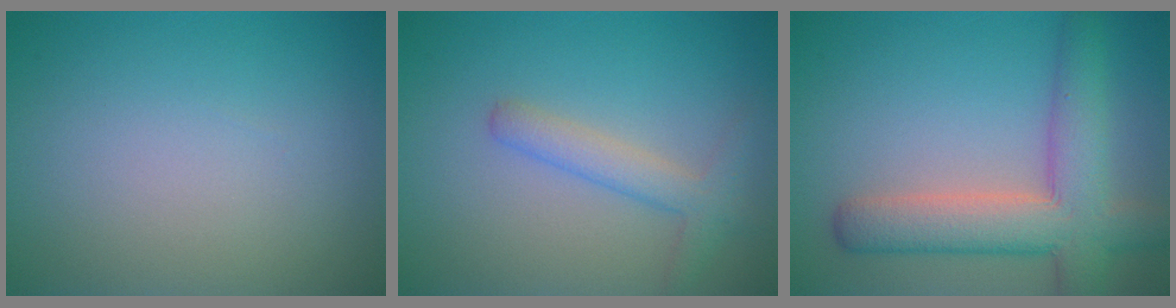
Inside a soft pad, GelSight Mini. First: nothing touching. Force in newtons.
{"total": 2.7, "press": 2.7, "slide": 0.1}
{"total": 7.0, "press": 7.0, "slide": 0.4}